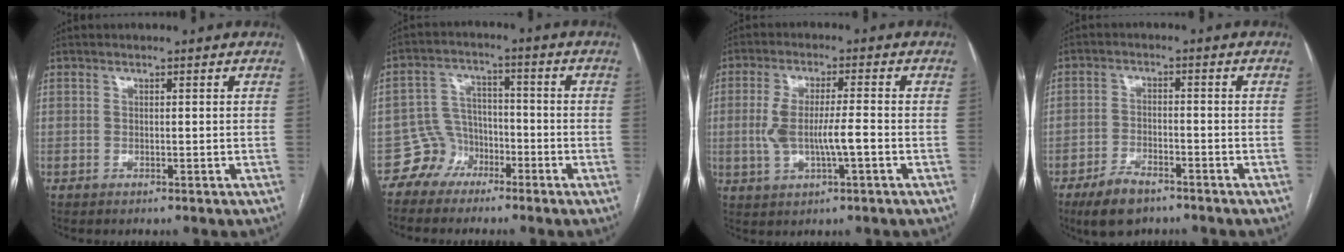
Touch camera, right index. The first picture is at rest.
{"total": 5.5, "force": [-3.5, 4.2, -0.4], "torque": [0.016, 0.018, -0.064]}
{"total": 7.3, "force": [-1.1, 1.5, 7.1], "torque": [-0.143, 0.008, -0.017]}
{"total": 6.2, "force": [-4.6, 2.5, 3.4], "torque": [-0.070, -0.004, -0.077]}